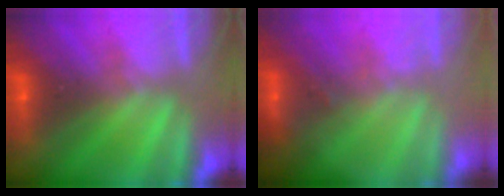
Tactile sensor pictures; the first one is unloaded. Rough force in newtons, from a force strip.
{"total": 2.7}